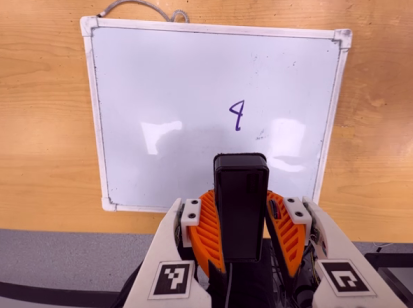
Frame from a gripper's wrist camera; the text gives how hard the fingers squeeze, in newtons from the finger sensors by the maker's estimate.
{"total": 6.0, "left": 5.2, "right": 6.7}